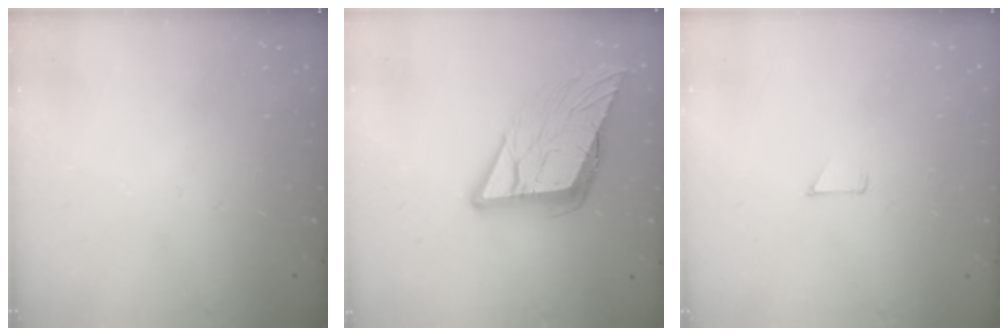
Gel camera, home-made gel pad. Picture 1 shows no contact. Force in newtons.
{"total": 13.2, "press": 13.0, "slide": 2.6}
{"total": 3.4, "press": 3.4, "slide": 0.3}